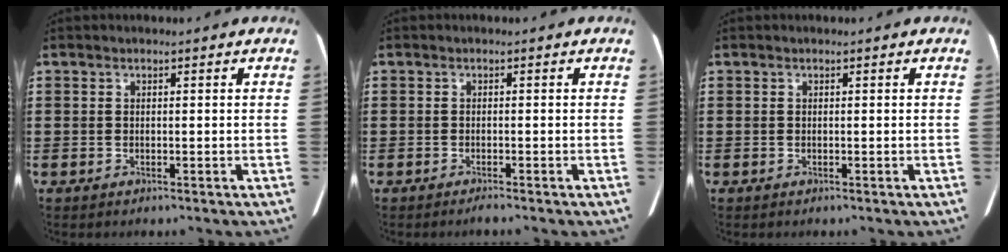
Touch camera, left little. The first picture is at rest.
{"total": 0.8, "force": [-0.6, 0.0, 0.5], "torque": [-0.009, -0.004, -0.011]}
{"total": 0.0}